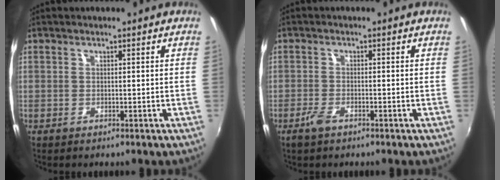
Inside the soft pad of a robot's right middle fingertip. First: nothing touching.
{"total": 2.6, "force": [-1.8, 0.9, 1.7], "torque": [-0.044, -0.002, -0.037]}